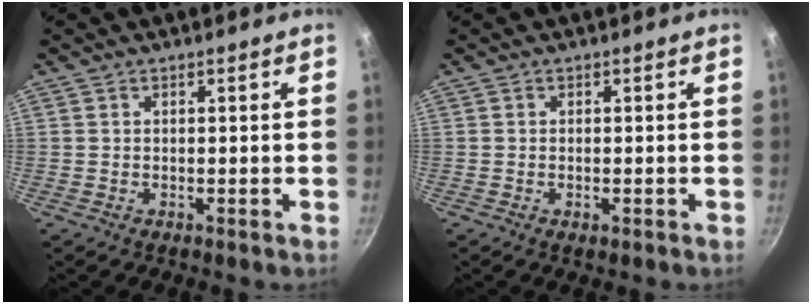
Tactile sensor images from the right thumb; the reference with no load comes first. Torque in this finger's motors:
{"motor_torque": [-0.38, 0.05, -0.03, 0.04, 0.06]}